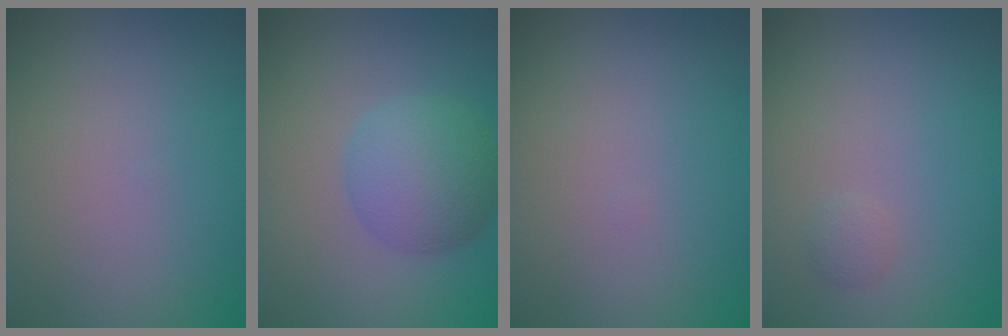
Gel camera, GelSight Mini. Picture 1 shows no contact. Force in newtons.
{"total": 5.3, "press": 5.3, "slide": 0.2}
{"total": 0.0}
{"total": 0.7, "press": 0.7, "slide": 0.1}